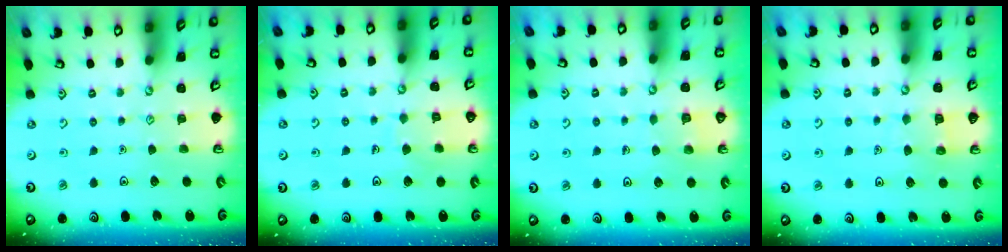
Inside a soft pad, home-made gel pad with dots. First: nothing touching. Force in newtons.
{"total": 5.8, "press": 5.8, "slide": 0.4}
{"total": 4.2, "press": 4.2, "slide": 0.4}
{"total": 4.8, "press": 4.7, "slide": 0.5}